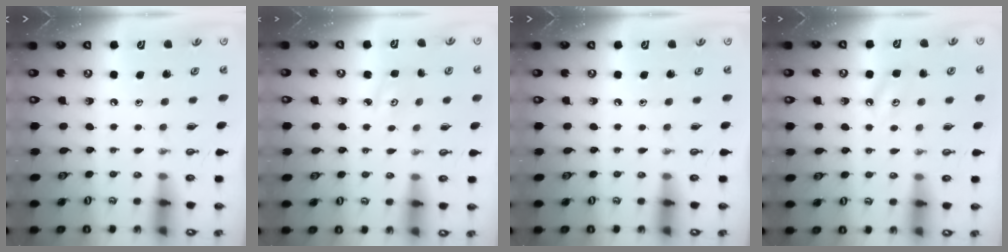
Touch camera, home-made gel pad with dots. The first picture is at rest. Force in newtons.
{"total": 2.9, "press": 2.9, "slide": 0.5}
{"total": 0.0}
{"total": 3.4, "press": 3.3, "slide": 0.7}